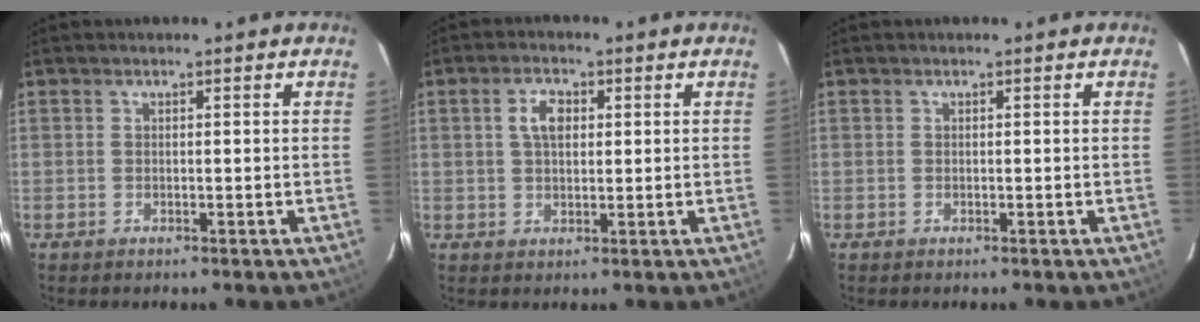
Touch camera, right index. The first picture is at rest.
{"total": 4.3, "force": [1.1, 2.5, 3.2], "torque": [-0.060, 0.011, 0.023]}
{"total": 0.0}